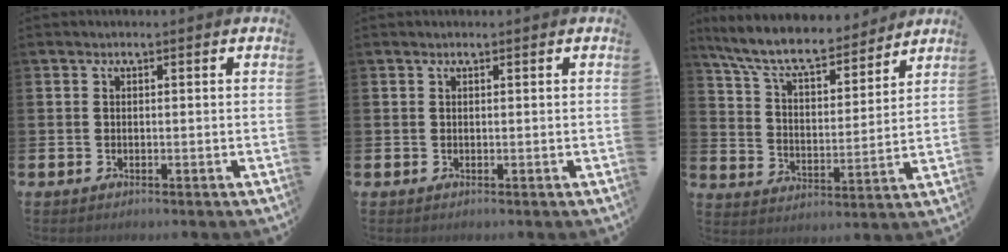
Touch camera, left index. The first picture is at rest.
{"total": 0.0}
{"total": 9.4, "force": [8.4, 2.3, 3.4], "torque": [-0.098, -0.055, 0.146]}